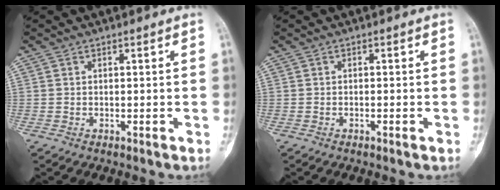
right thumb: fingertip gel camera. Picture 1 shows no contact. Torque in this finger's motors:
{"motor_torque": [-0.57, -0.30, -0.32, 0.45, -0.16]}